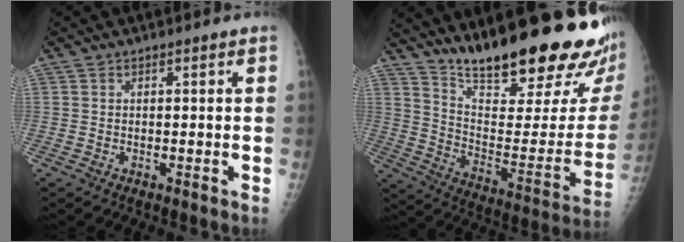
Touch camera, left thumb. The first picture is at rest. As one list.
[{"total": 30.7, "force": [22.6, 6.7, 19.6], "torque": [-0.267, -0.121, 0.333]}]